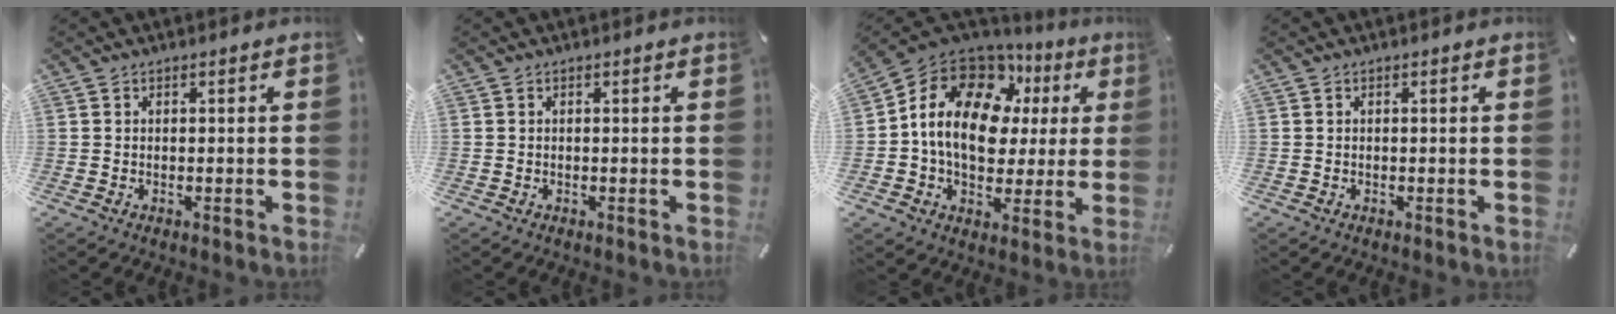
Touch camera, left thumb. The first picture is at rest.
{"total": 0.0}
{"total": 16.8, "force": [4.9, 12.0, 10.7], "torque": [-0.200, -0.019, 0.087]}
{"total": 0.0}